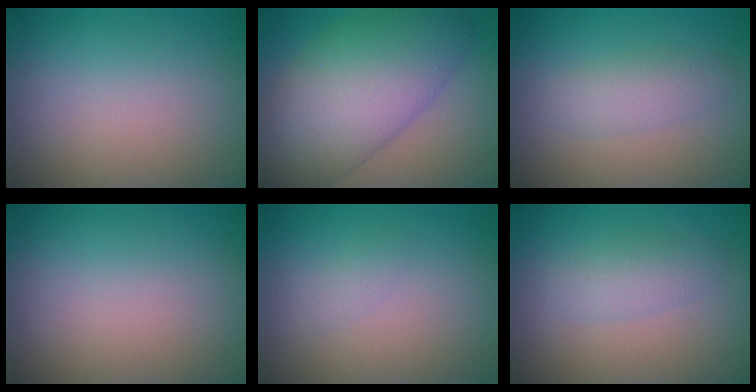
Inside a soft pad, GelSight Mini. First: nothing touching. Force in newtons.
{"total": 11.1, "press": 11.1, "slide": 0.3}
{"total": 2.2, "press": 2.2, "slide": 0.2}
{"total": 0.0}
{"total": 0.8, "press": 0.8, "slide": 0.0}
{"total": 2.2, "press": 2.2, "slide": 0.1}